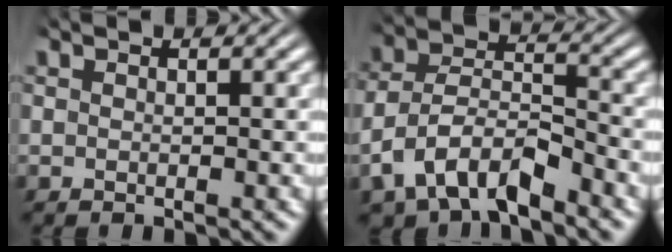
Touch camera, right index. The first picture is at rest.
{"total": 8.8, "force": [-3.7, 6.9, 4.1], "torque": [-0.107, -0.032, -0.064]}